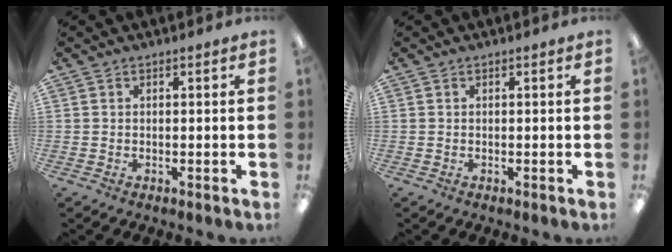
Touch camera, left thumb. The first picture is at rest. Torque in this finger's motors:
{"motor_torque": [0.00, 0.00, 0.00, 0.00, 0.00]}